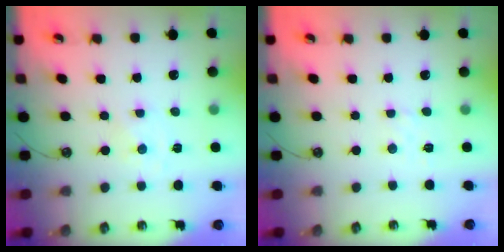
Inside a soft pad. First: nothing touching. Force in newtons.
{"total": 2.0, "press": 1.9, "slide": 0.6}